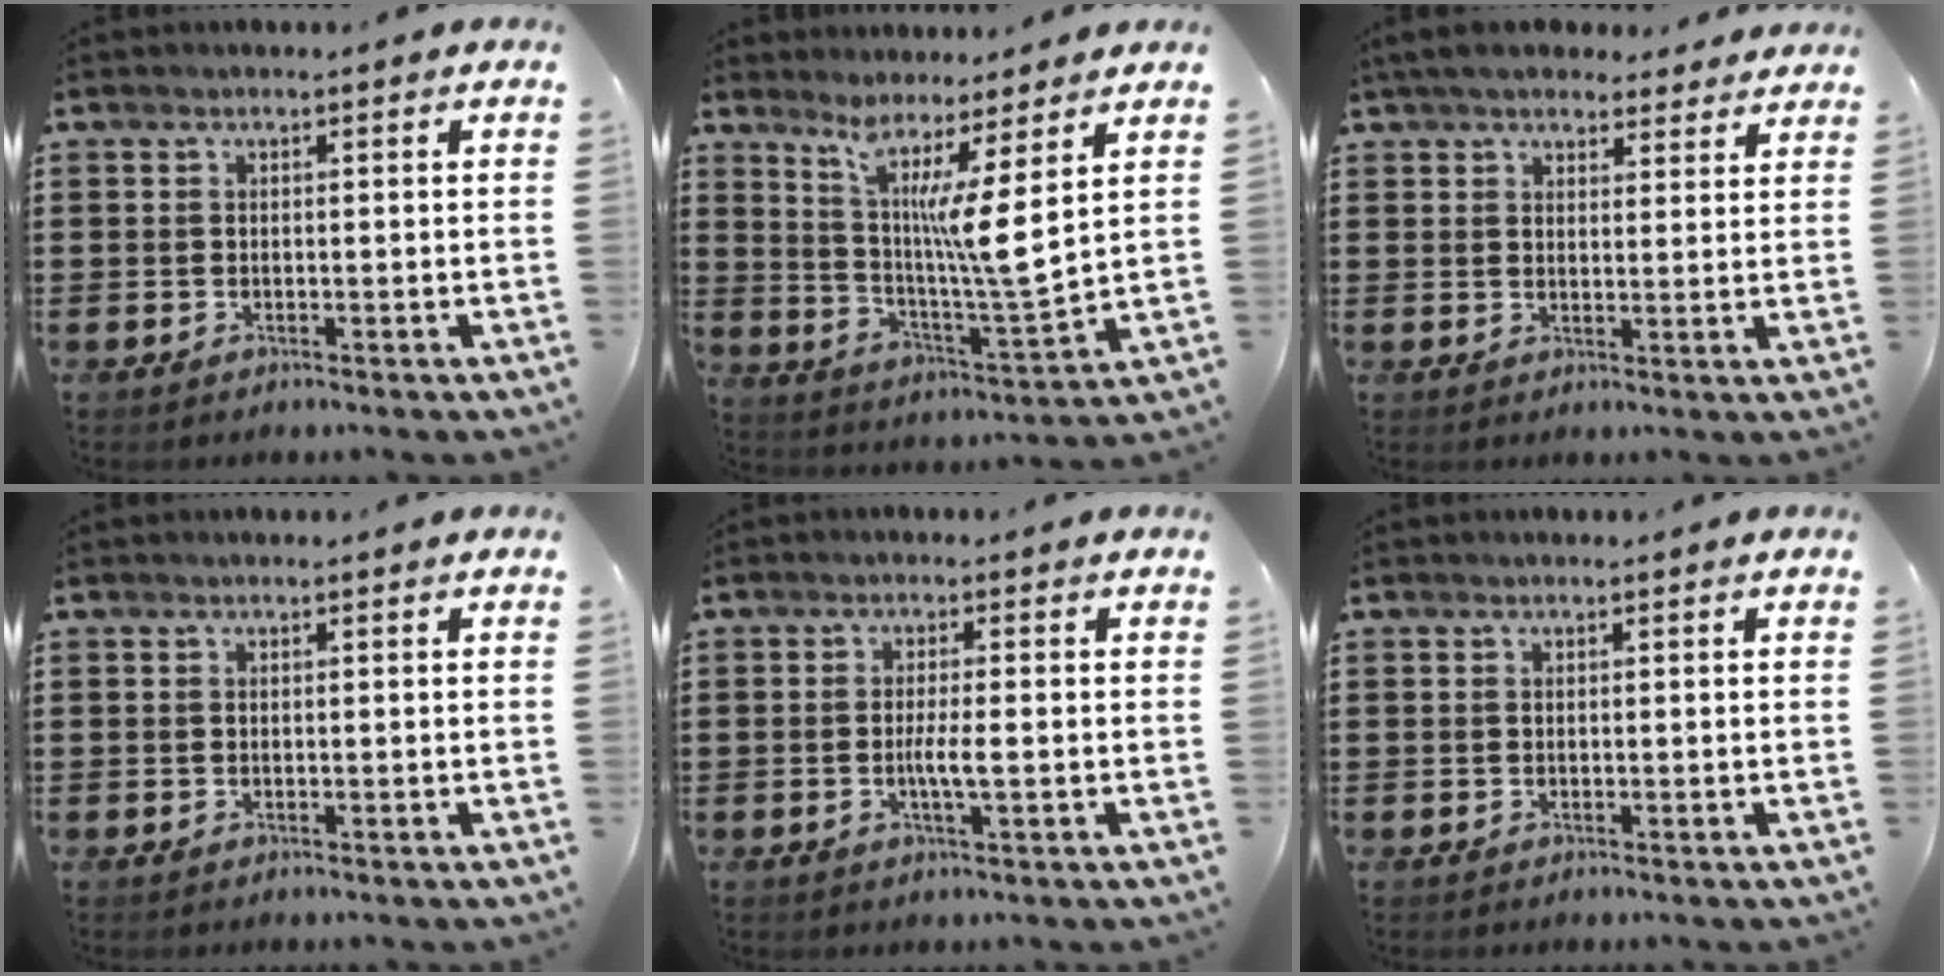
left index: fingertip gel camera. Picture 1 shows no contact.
{"total": 8.4, "force": [4.7, -0.7, 7.0], "torque": [-0.130, -0.052, 0.073]}
{"total": 5.3, "force": [4.8, 1.4, 1.6], "torque": [-0.048, -0.008, 0.090]}
{"total": 0.0}
{"total": 3.2, "force": [-0.6, 0.4, 3.1], "torque": [-0.061, -0.005, -0.014]}
{"total": 0.0}